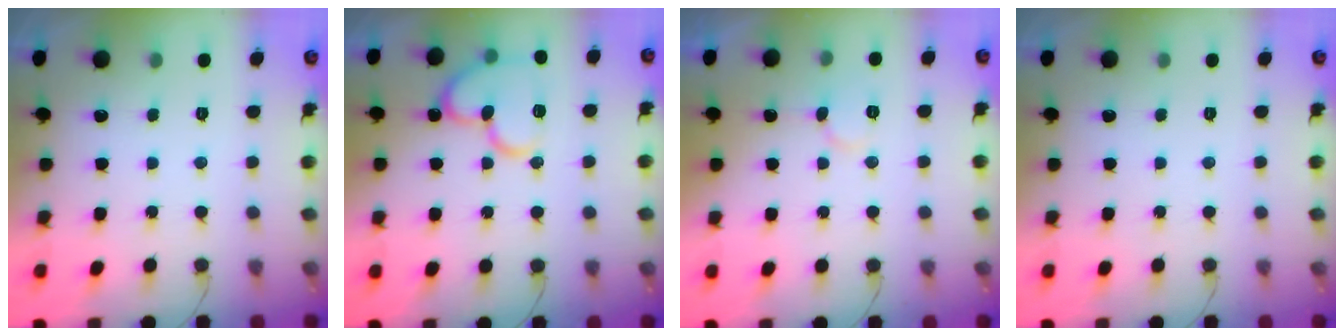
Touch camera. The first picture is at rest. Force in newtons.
{"total": 14.9, "press": 14.8, "slide": 1.7}
{"total": 5.1, "press": 5.1, "slide": 0.3}
{"total": 0.0}